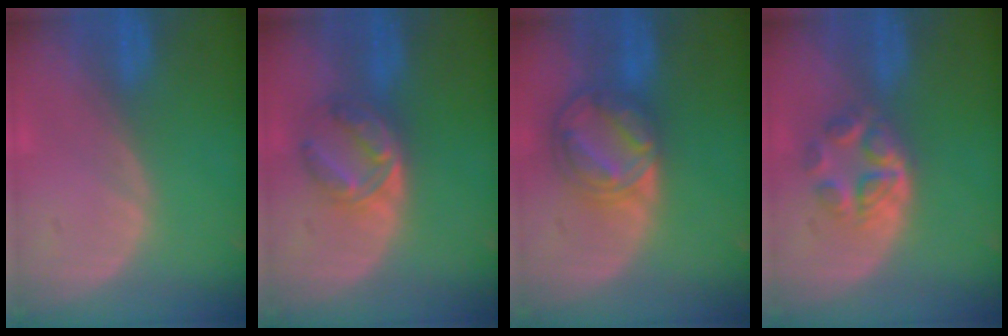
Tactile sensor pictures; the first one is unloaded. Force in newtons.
{"total": 5.8, "press": 5.5, "slide": 1.7}
{"total": 8.7, "press": 7.3, "slide": 4.6}
{"total": 5.2, "press": 4.8, "slide": 2.0}